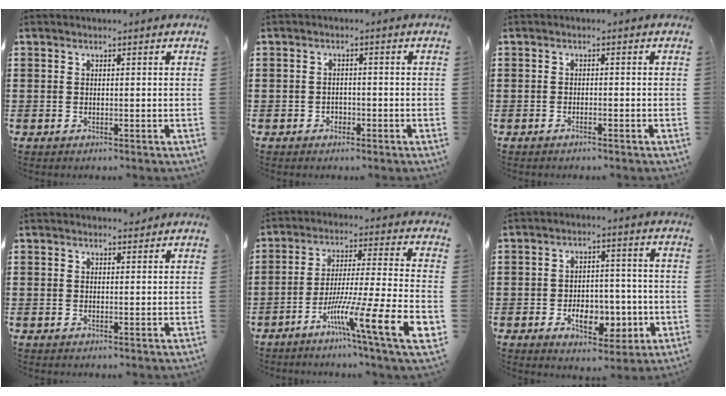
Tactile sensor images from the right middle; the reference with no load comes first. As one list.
[{"total": 1.3, "force": [-0.9, 0.8, 0.2], "torque": [-0.010, -0.002, -0.020]}, {"total": 0.7, "force": [-0.6, 0.0, 0.4], "torque": [-0.008, -0.001, -0.012]}, {"total": 1.0, "force": [0.9, 0.5, 0.0], "torque": [0.007, -0.001, 0.014]}, {"total": 12.9, "force": [-6.9, 0.3, 11.0], "torque": [-0.198, -0.018, -0.127]}, {"total": 7.2, "force": [-2.6, 4.3, 5.1], "torque": [-0.069, 0.010, -0.045]}]